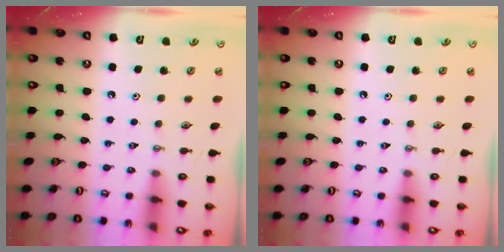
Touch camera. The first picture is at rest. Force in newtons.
{"total": 0.0}